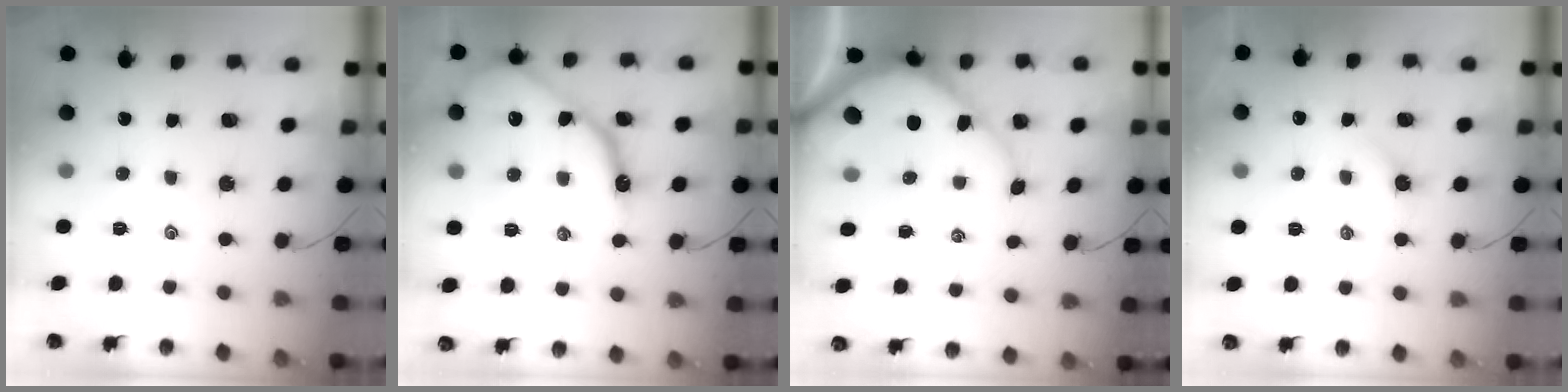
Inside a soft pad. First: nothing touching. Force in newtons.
{"total": 11.7, "press": 11.6, "slide": 1.1}
{"total": 8.8, "press": 8.7, "slide": 0.9}
{"total": 3.3, "press": 3.3, "slide": 0.5}